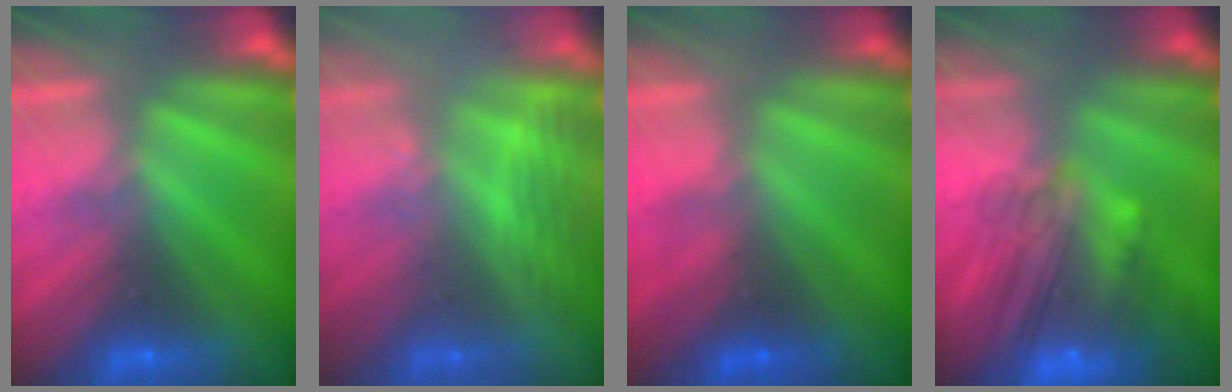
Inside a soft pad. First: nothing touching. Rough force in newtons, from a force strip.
{"total": 2.9}
{"total": 2.1}
{"total": 7.9}